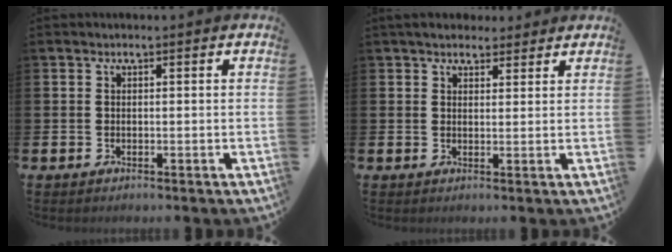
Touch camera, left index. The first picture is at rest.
{"total": 3.8, "force": [3.5, 1.5, 0.4], "torque": [-0.010, -0.008, 0.063]}